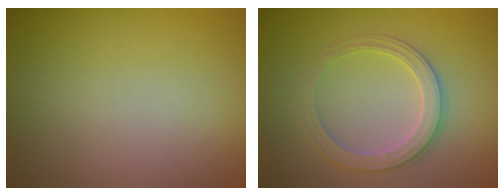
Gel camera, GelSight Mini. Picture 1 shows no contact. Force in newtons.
{"total": 2.9, "press": 2.8, "slide": 0.7}